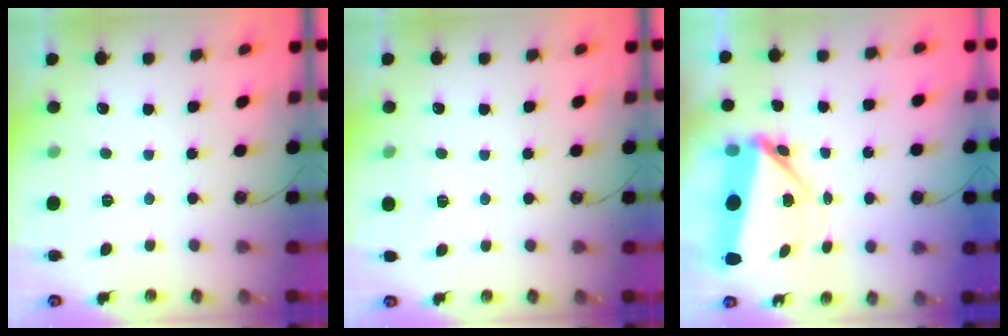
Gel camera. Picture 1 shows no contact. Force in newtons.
{"total": 3.4, "press": 2.3, "slide": 2.5}
{"total": 6.2, "press": 5.6, "slide": 2.6}